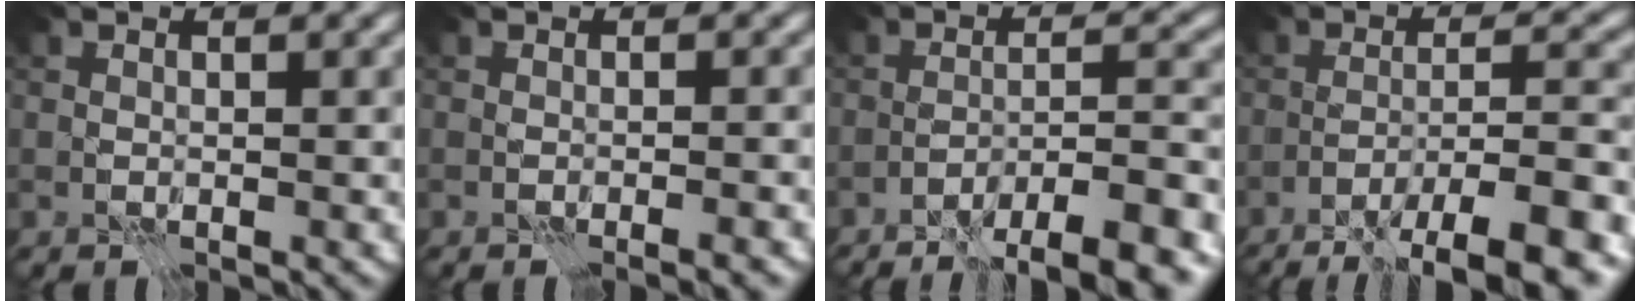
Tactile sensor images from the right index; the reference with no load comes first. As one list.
[{"total": 1.2, "force": [-0.8, -0.1, 0.9], "torque": [-0.004, 0.001, -0.012]}, {"total": 8.6, "force": [-6.7, 1.1, 5.3], "torque": [-0.061, 0.011, -0.096]}, {"total": 9.1, "force": [-6.3, 1.1, 6.5], "torque": [-0.087, 0.014, -0.096]}]